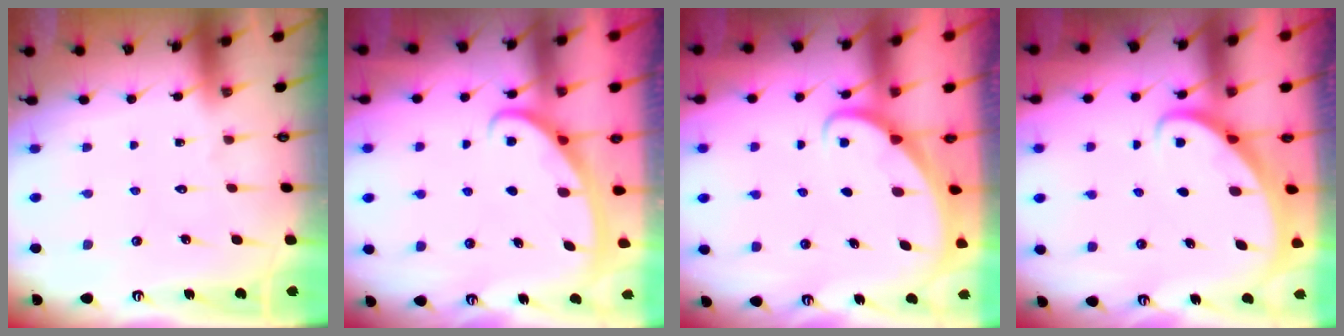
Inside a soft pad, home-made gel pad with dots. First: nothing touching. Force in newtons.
{"total": 3.0, "press": 2.9, "slide": 0.4}
{"total": 1.6, "press": 1.6, "slide": 0.0}
{"total": 2.3, "press": 2.3, "slide": 0.3}